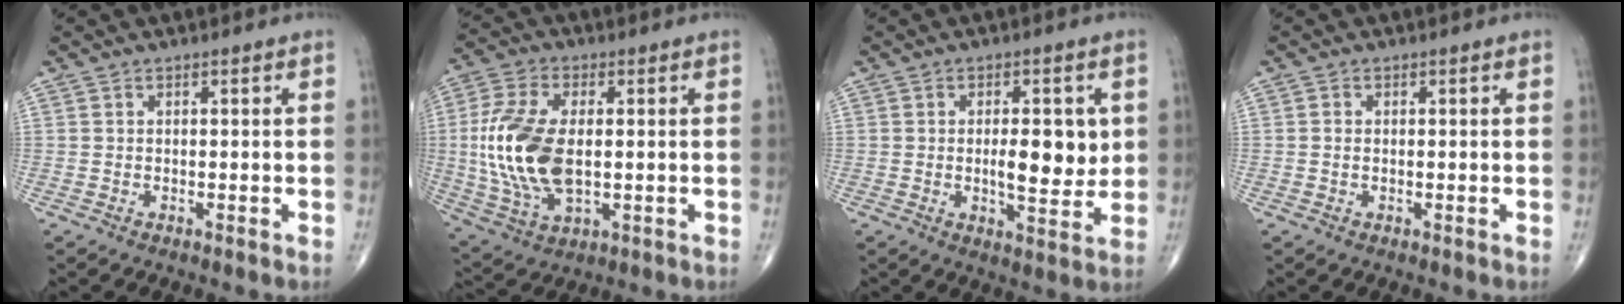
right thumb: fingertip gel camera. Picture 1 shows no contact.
{"total": 16.5, "force": [0.2, 8.8, 14.0], "torque": [-0.299, -0.007, 0.007]}
{"total": 9.0, "force": [0.8, 3.7, 8.1], "torque": [-0.103, -0.013, 0.019]}
{"total": 0.8, "force": [0.0, 0.6, 0.6], "torque": [-0.010, 0.001, -0.002]}